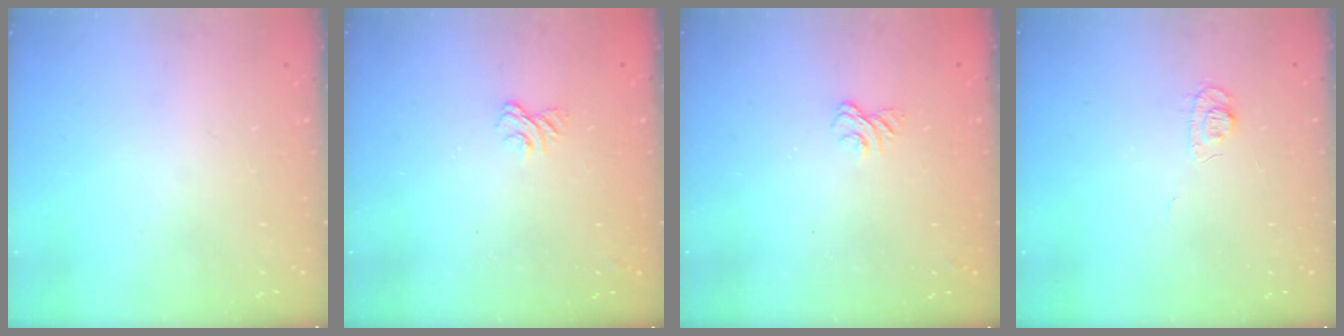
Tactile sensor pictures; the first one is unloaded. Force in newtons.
{"total": 2.3, "press": 1.9, "slide": 1.3}
{"total": 2.3, "press": 1.9, "slide": 1.3}
{"total": 5.8, "press": 5.8, "slide": 0.7}